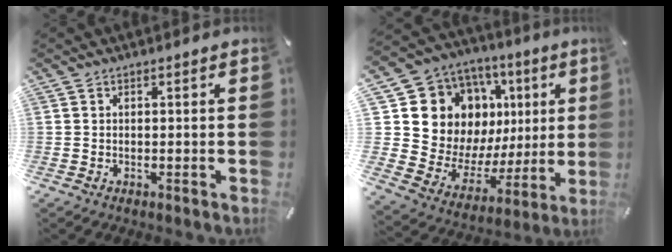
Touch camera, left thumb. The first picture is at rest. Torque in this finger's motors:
{"motor_torque": [1.83, 3.18, 2.25, -0.52, 0.10]}